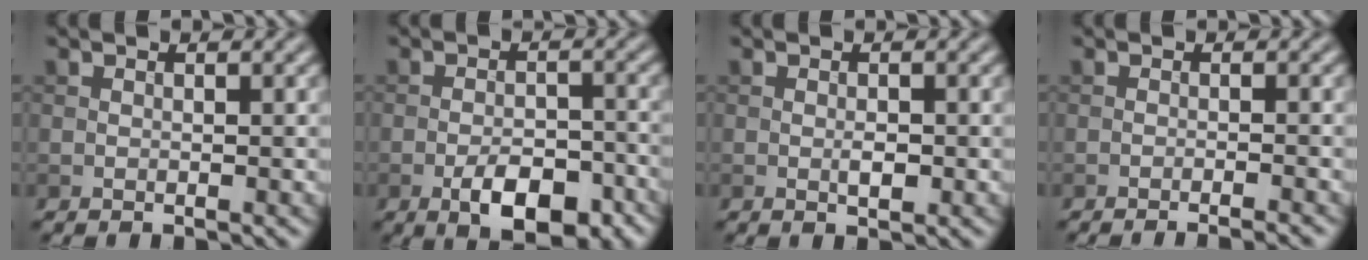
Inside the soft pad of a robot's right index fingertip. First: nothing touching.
{"total": 6.1, "force": [-3.1, 2.7, 4.5], "torque": [-0.068, -0.001, -0.050]}
{"total": 1.2, "force": [-0.3, 0.5, 1.1], "torque": [-0.019, -0.001, -0.004]}
{"total": 2.8, "force": [-2.1, 0.4, 1.8], "torque": [-0.017, 0.006, -0.038]}